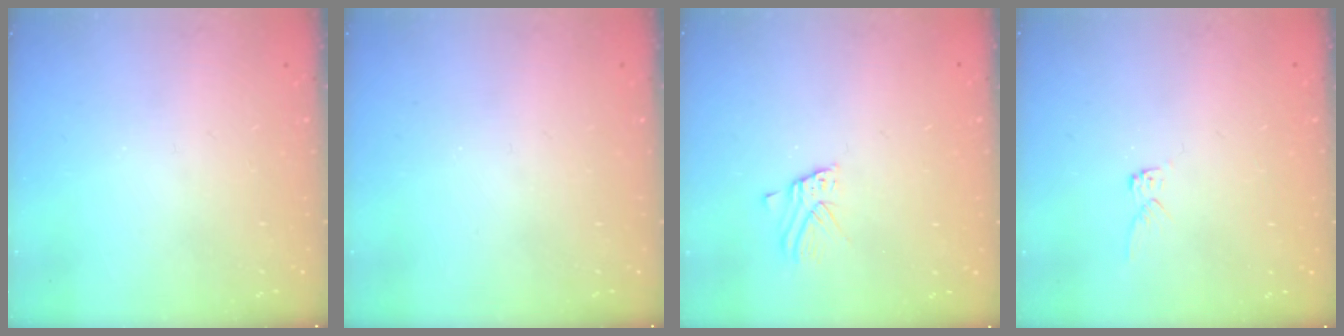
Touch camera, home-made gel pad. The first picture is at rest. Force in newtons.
{"total": 0.0}
{"total": 2.4, "press": 2.4, "slide": 0.2}
{"total": 2.6, "press": 2.6, "slide": 0.1}